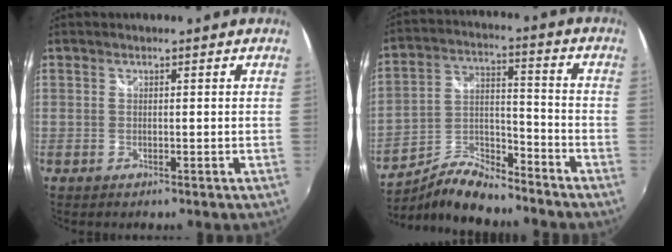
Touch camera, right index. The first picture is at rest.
{"total": 12.0, "force": [-9.7, 3.9, 5.9], "torque": [-0.121, 0.010, -0.176]}